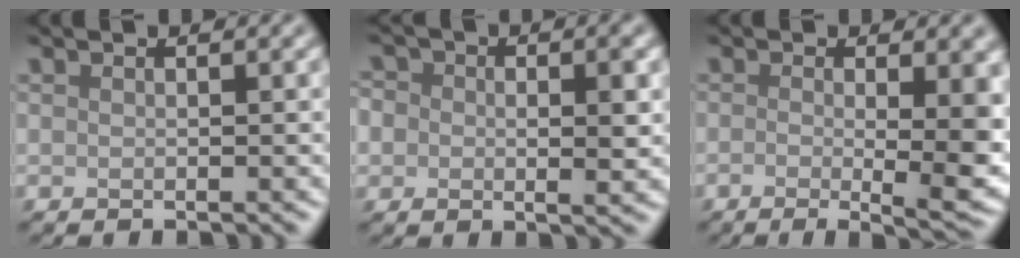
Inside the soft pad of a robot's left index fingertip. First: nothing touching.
{"total": 4.8, "force": [0.2, 3.3, 3.4], "torque": [-0.026, 0.002, -0.008]}
{"total": 9.7, "force": [-1.1, 3.4, 9.0], "torque": [-0.107, -0.004, -0.016]}